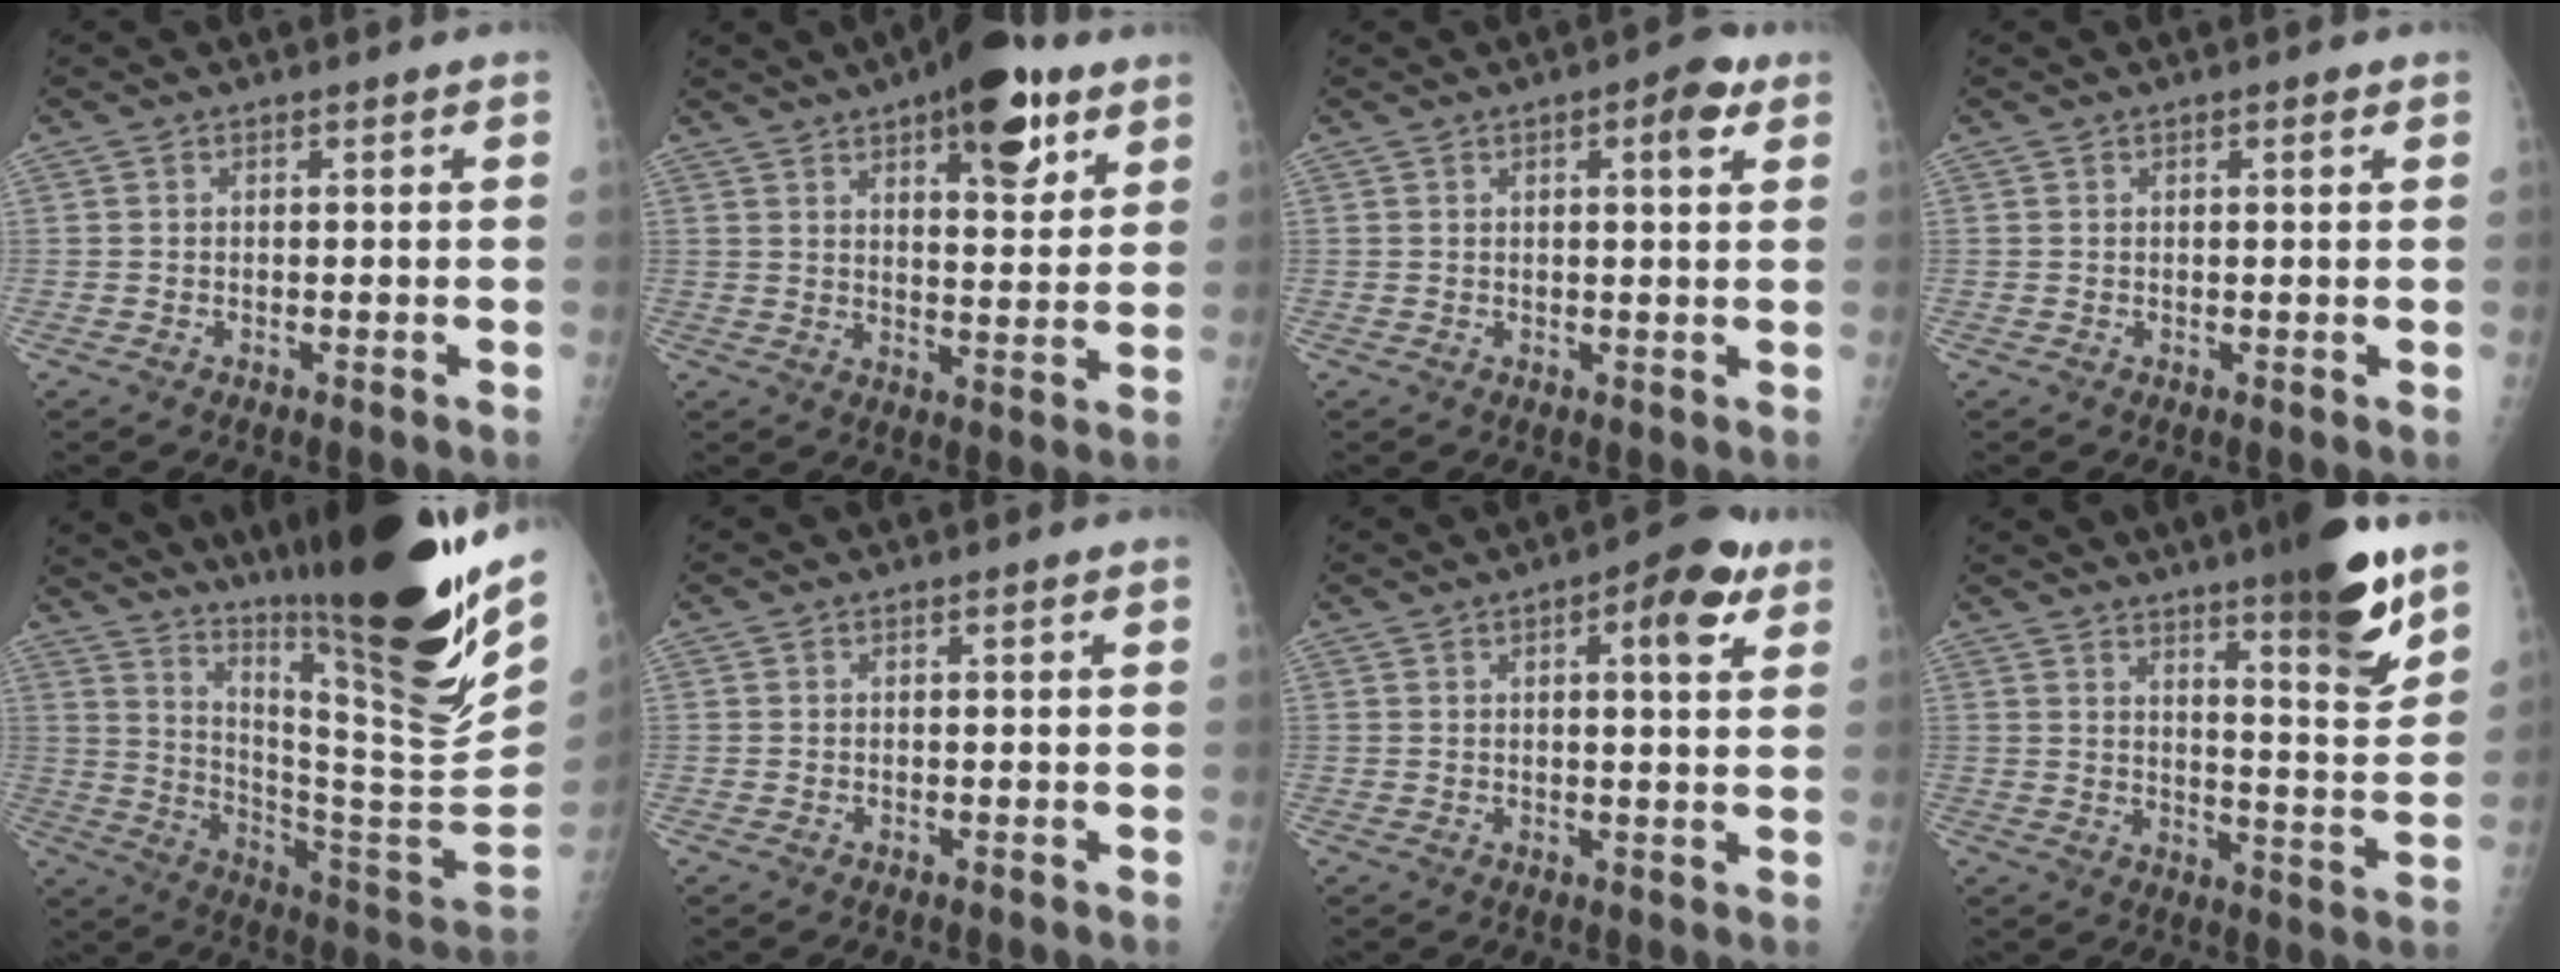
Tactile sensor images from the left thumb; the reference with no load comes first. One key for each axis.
{"total": 14.7, "fx": 8.4, "fy": 5.6, "fz": 10.7, "tx": -0.117, "ty": -0.034, "tz": 0.119}
{"total": 4.8, "fx": 2.3, "fy": 1.5, "fz": 3.9, "tx": -0.045, "ty": -0.005, "tz": 0.025}
{"total": 1.2, "fx": 0.7, "fy": 0.3, "fz": 0.9, "tx": -0.010, "ty": -0.001, "tz": 0.008}
{"total": 32.9, "fx": 22.4, "fy": 4.2, "fz": 23.8, "tx": -0.348, "ty": -0.110, "tz": 0.346}
{"total": 0.0}
{"total": 8.1, "fx": 3.7, "fy": 2.6, "fz": 6.7, "tx": -0.075, "ty": -0.005, "tz": 0.043}
{"total": 14.6, "fx": 9.8, "fy": 2.2, "fz": 10.6, "tx": -0.130, "ty": -0.067, "tz": 0.147}